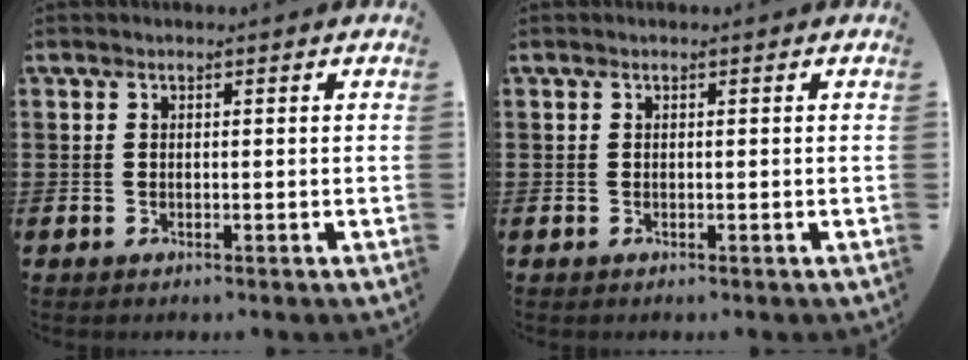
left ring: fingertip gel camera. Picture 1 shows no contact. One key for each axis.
{"total": 0.0}